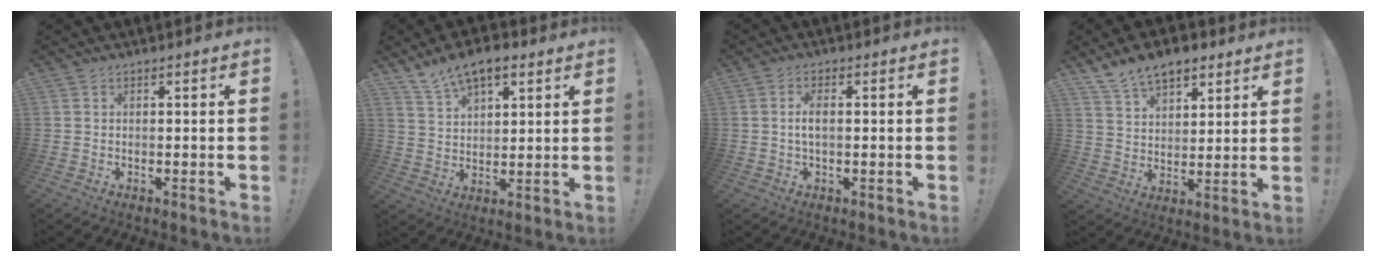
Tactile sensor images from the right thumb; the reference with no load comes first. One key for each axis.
{"total": 9.3, "fx": 6.6, "fy": 4.2, "fz": 5.0, "tx": -0.086, "ty": -0.028, "tz": 0.123}
{"total": 3.6, "fx": 0.0, "fy": 1.4, "fz": 3.4, "tx": -0.063, "ty": 0.008, "tz": -0.001}
{"total": 10.2, "fx": 7.4, "fy": 5.4, "fz": 4.5, "tx": -0.077, "ty": -0.036, "tz": 0.142}